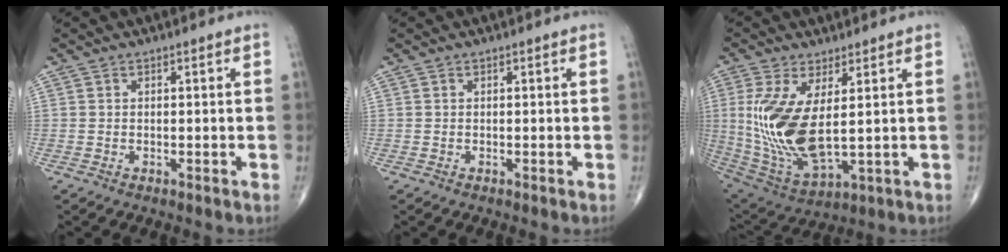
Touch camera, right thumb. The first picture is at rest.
{"total": 0.0}
{"total": 15.5, "force": [1.9, 6.4, 14.0], "torque": [-0.299, -0.027, 0.056]}